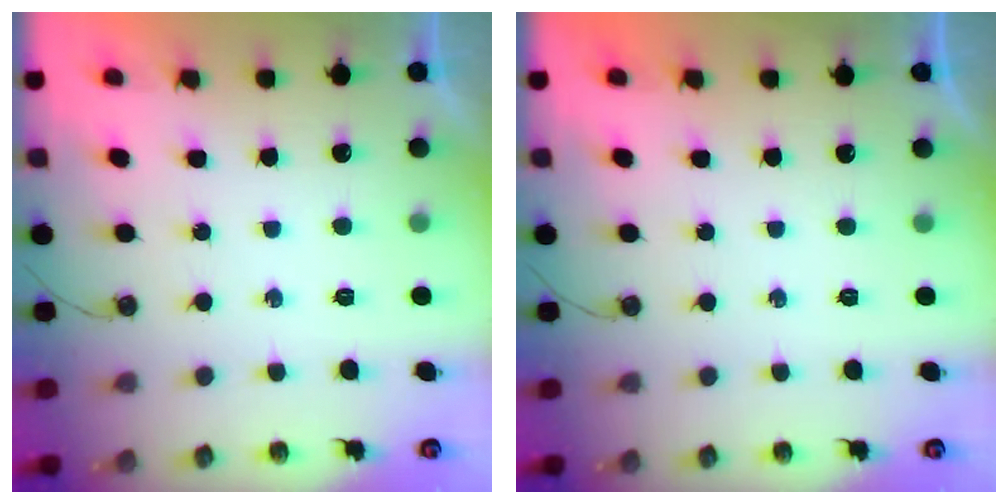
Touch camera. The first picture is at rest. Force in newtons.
{"total": 0.0}